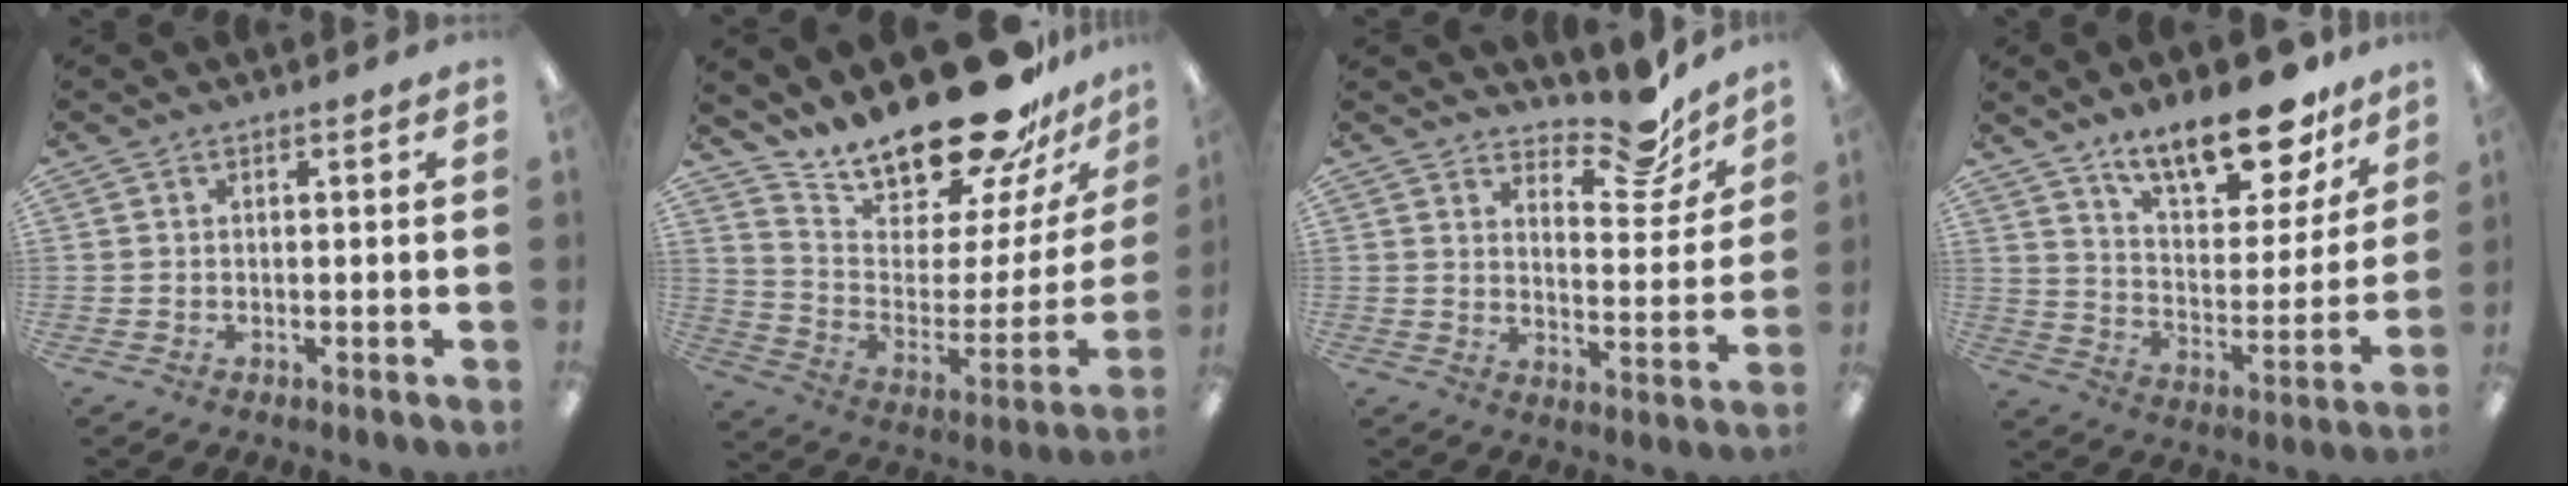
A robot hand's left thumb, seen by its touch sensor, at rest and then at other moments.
{"total": 23.6, "force": [19.6, 6.8, 11.3], "torque": [-0.173, -0.151, 0.337]}
{"total": 11.8, "force": [9.8, 4.1, 5.2], "torque": [-0.052, -0.076, 0.170]}
{"total": 19.8, "force": [14.9, 7.3, 10.8], "torque": [-0.160, -0.093, 0.251]}